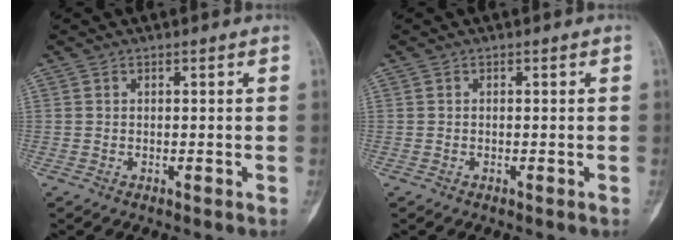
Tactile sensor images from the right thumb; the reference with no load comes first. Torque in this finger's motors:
{"motor_torque": [0.29, -0.64, 0.42, 0.04, -0.03]}